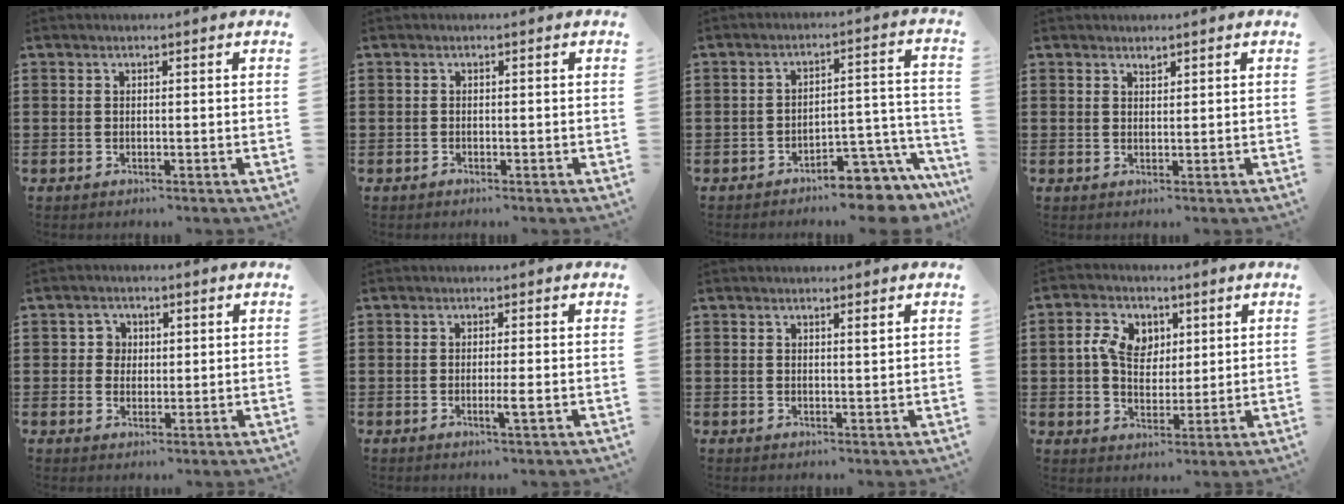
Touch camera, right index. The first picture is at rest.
{"total": 0.5, "force": [-0.5, 0.3, 0.0], "torque": [0.001, 0.003, -0.011]}
{"total": 6.6, "force": [-6.2, 0.9, 2.2], "torque": [-0.030, 0.015, -0.117]}
{"total": 0.9, "force": [0.8, 0.2, 0.1], "torque": [-0.004, 0.000, 0.016]}
{"total": 2.6, "force": [0.5, 2.4, 0.9], "torque": [-0.028, 0.010, 0.005]}
{"total": 2.2, "force": [-0.6, -0.1, 2.2], "torque": [-0.036, -0.006, -0.012]}
{"total": 1.1, "force": [0.7, -0.1, 0.9], "torque": [-0.018, -0.002, 0.012]}
{"total": 6.3, "force": [1.5, 4.7, 3.9], "torque": [-0.092, 0.010, 0.020]}